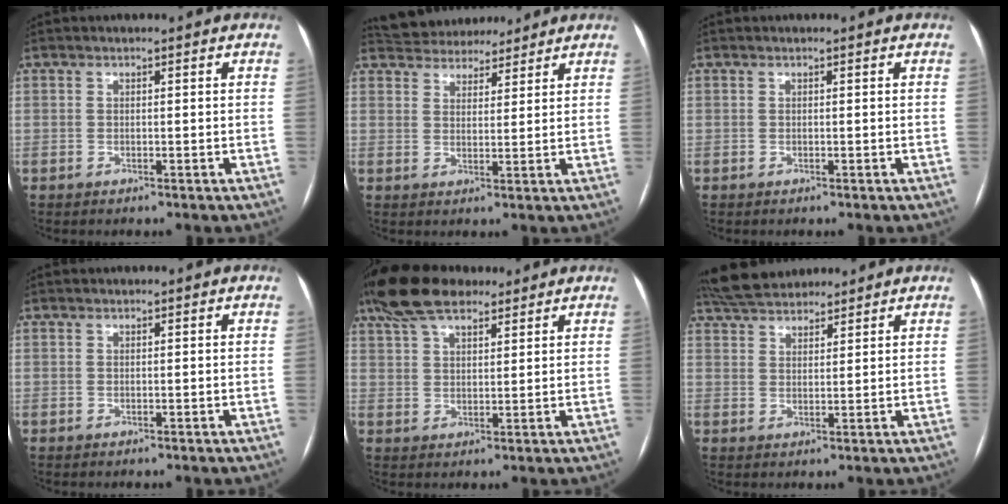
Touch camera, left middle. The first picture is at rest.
{"total": 10.5, "force": [9.5, 3.7, 2.5], "torque": [-0.037, 0.024, 0.144]}
{"total": 0.0}
{"total": 0.0}
{"total": 10.4, "force": [8.0, 3.8, 5.5], "torque": [-0.108, 0.038, 0.146]}
{"total": 8.0, "force": [7.4, 1.9, 2.2], "torque": [-0.047, 0.033, 0.133]}